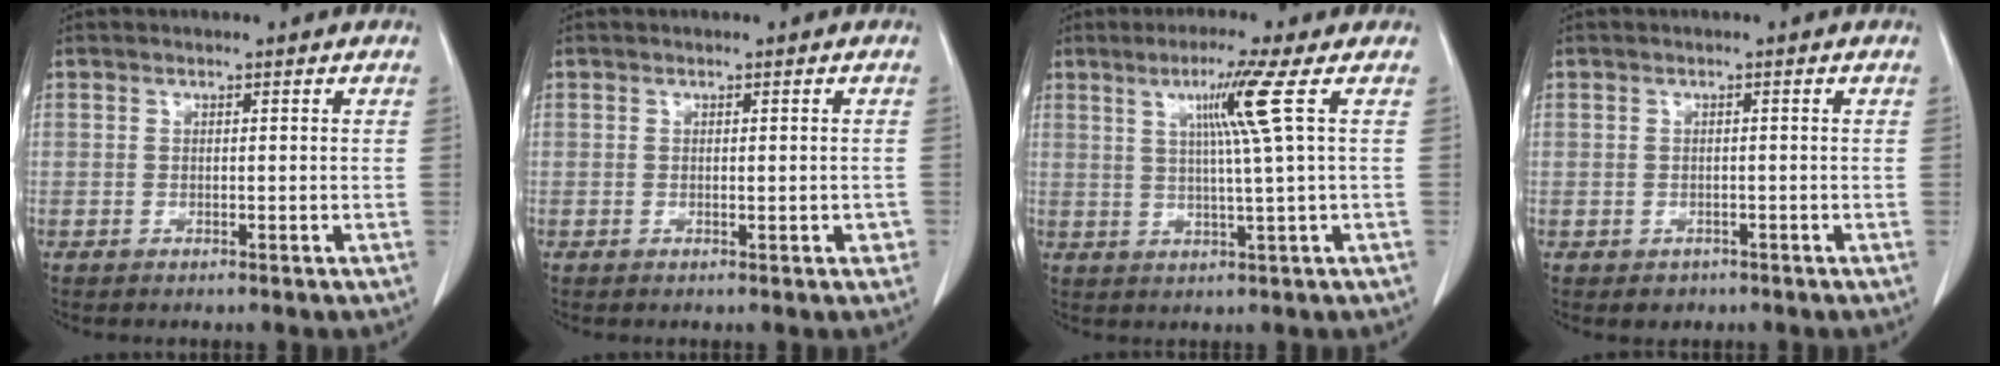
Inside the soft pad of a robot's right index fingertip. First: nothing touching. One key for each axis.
{"total": 1.4, "fx": -0.5, "fy": 0.5, "fz": 1.3, "tx": -0.012, "ty": 0.001, "tz": -0.004}
{"total": 6.8, "fx": 2.3, "fy": -2.2, "fz": 6.0, "tx": -0.112, "ty": -0.004, "tz": 0.046}
{"total": 1.7, "fx": -0.9, "fy": 1.5, "fz": 0.2, "tx": 0.000, "ty": 0.004, "tz": -0.010}